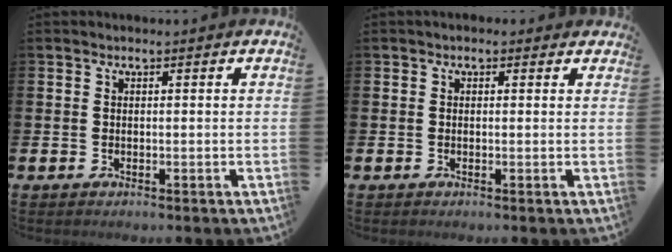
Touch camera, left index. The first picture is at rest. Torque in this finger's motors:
{"motor_torque": [0.92, -1.04, 0.21, 0.02]}